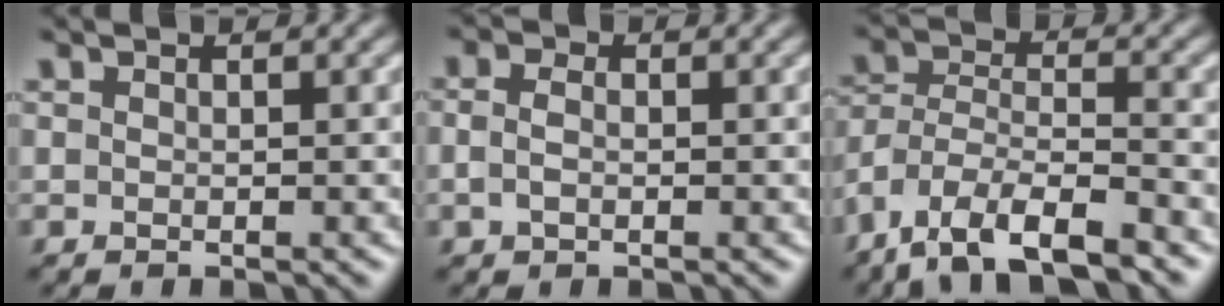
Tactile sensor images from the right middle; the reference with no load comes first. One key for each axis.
{"total": 2.2, "fx": 0.1, "fy": 1.5, "fz": 1.5, "tx": -0.026, "ty": 0.002, "tz": -0.009}
{"total": 10.5, "fx": -7.9, "fy": 3.9, "fz": 5.7, "tx": -0.110, "ty": -0.017, "tz": -0.143}